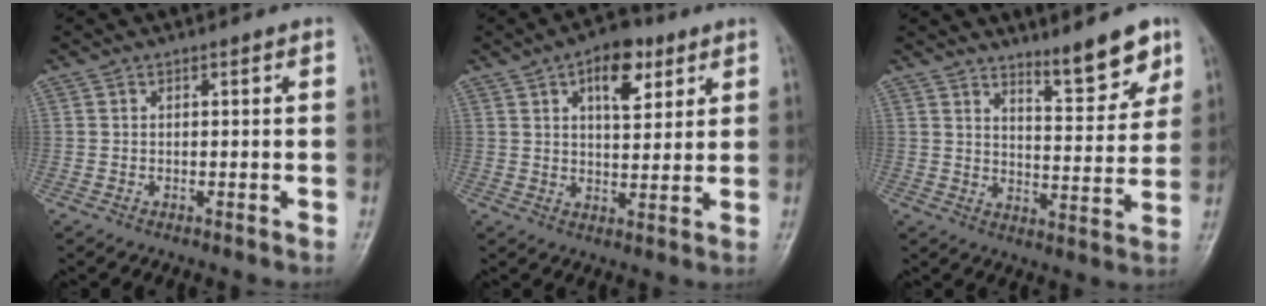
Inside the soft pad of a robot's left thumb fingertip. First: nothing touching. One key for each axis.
{"total": 9.2, "fx": 4.4, "fy": 4.7, "fz": 6.5, "tx": -0.069, "ty": -0.015, "tz": 0.062}
{"total": 9.2, "fx": 6.9, "fy": 2.3, "fz": 5.6, "tx": -0.058, "ty": -0.057, "tz": 0.109}